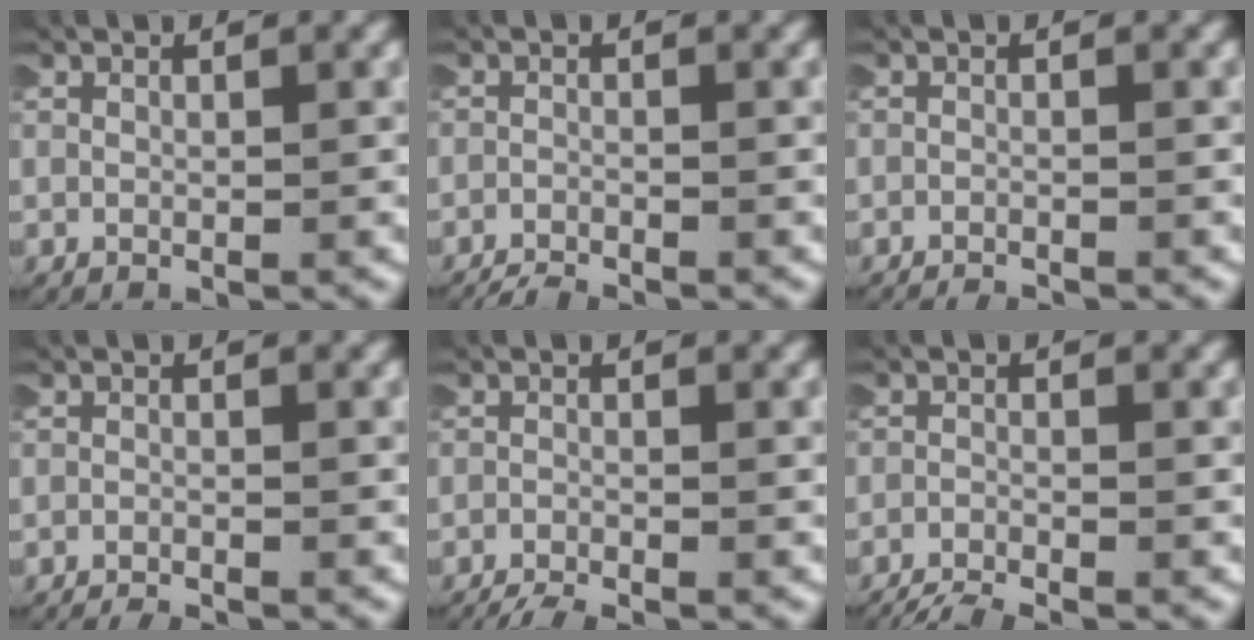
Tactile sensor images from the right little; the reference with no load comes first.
{"total": 2.9, "force": [-2.9, 0.5, 0.3], "torque": [-0.012, -0.013, -0.043]}
{"total": 2.1, "force": [-2.0, 0.2, 0.0], "torque": [-0.006, -0.009, -0.030]}
{"total": 2.8, "force": [-2.8, 0.4, 0.2], "torque": [-0.008, -0.011, -0.041]}
{"total": 4.8, "force": [-4.6, 1.2, 0.9], "torque": [-0.017, -0.016, -0.068]}
{"total": 6.5, "force": [-6.2, 1.7, 1.0], "torque": [-0.017, -0.020, -0.094]}